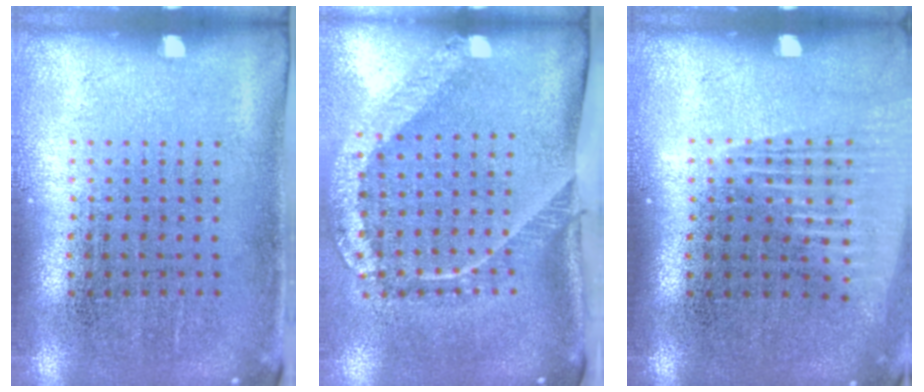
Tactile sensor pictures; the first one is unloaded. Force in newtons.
{"total": 2.4, "press": 1.6, "slide": 1.8}
{"total": 1.2, "press": 1.1, "slide": 0.4}